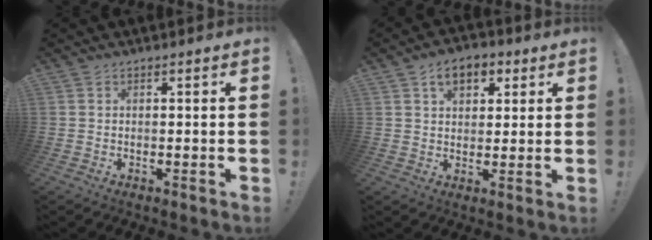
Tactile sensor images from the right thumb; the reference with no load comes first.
{"total": 7.9, "force": [3.5, 5.4, 4.6], "torque": [-0.058, -0.004, 0.062]}